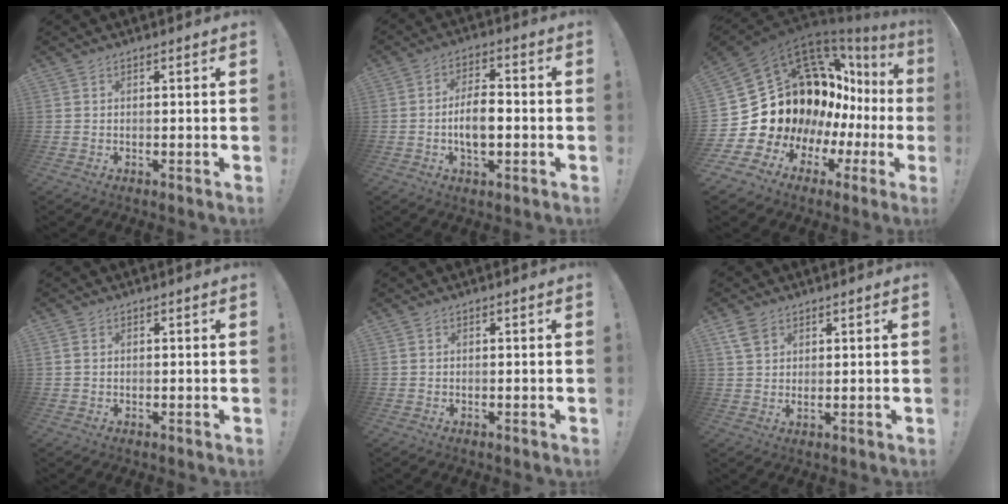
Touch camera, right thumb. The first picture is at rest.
{"total": 8.5, "force": [-1.8, 4.4, 7.1], "torque": [-0.127, 0.005, -0.036]}
{"total": 23.1, "force": [5.1, 16.5, 15.3], "torque": [-0.223, -0.081, 0.166]}
{"total": 0.9, "force": [0.3, 0.7, 0.4], "torque": [-0.012, 0.005, 0.007]}
{"total": 0.0}
{"total": 4.7, "force": [2.9, 2.6, 2.5], "torque": [-0.043, -0.006, 0.055]}